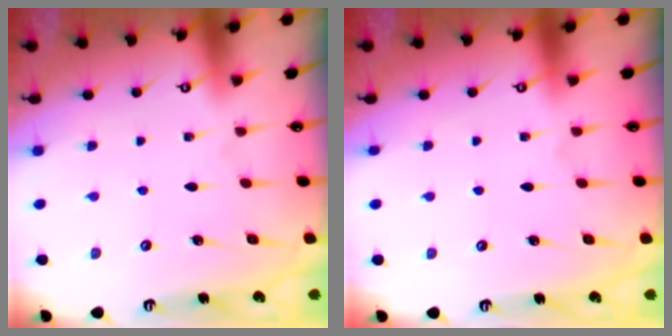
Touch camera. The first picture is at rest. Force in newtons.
{"total": 0.0}